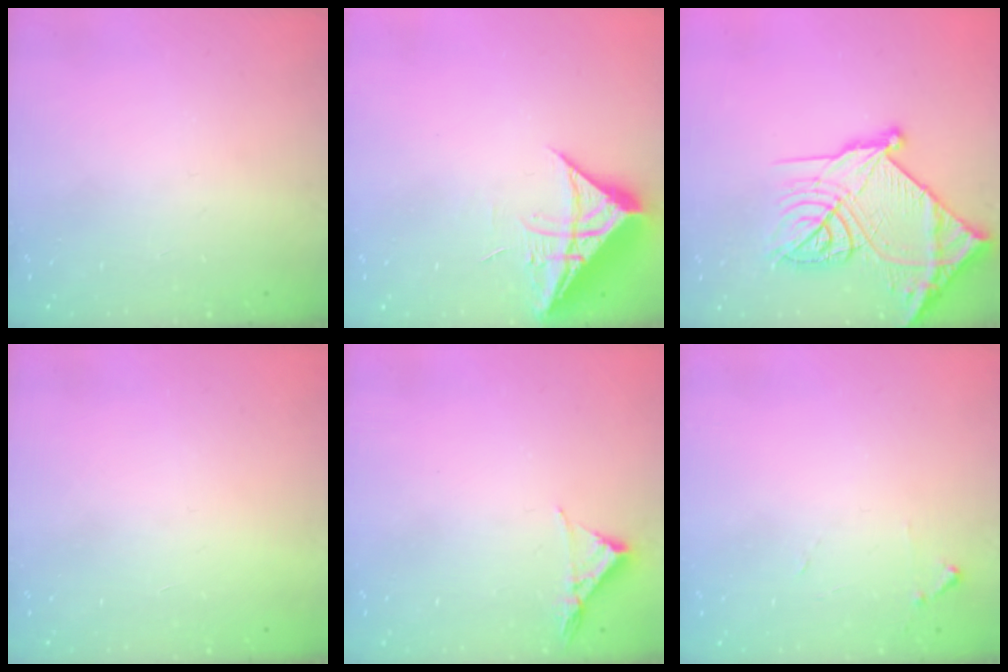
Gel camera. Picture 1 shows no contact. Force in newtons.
{"total": 9.4, "press": 9.3, "slide": 1.0}
{"total": 30.3, "press": 30.1, "slide": 3.2}
{"total": 1.5, "press": 1.5, "slide": 0.1}
{"total": 3.1, "press": 3.1, "slide": 0.5}
{"total": 5.8, "press": 5.7, "slide": 0.4}